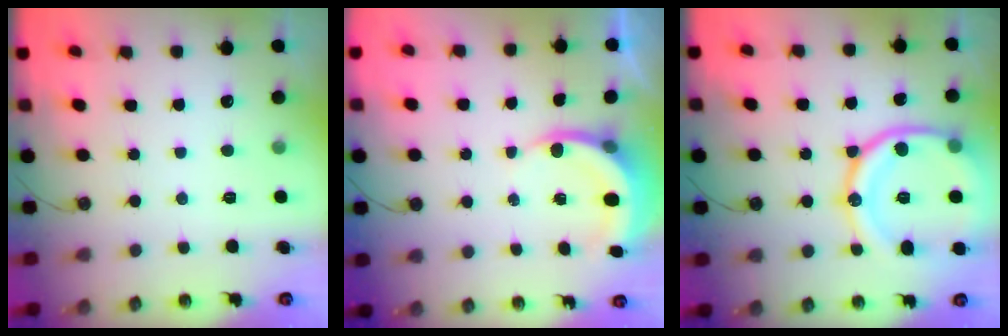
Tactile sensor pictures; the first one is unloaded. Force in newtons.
{"total": 4.9, "press": 4.8, "slide": 0.7}
{"total": 22.3, "press": 22.2, "slide": 2.3}